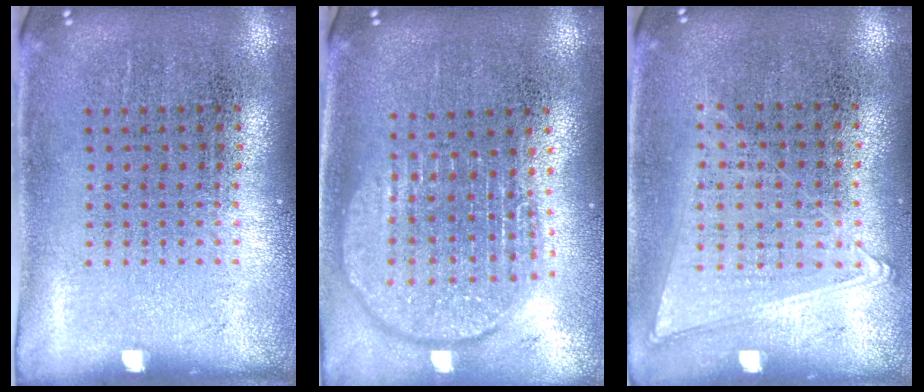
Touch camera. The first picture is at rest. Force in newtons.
{"total": 1.8, "press": 1.6, "slide": 1.0}
{"total": 1.0, "press": 0.9, "slide": 0.4}